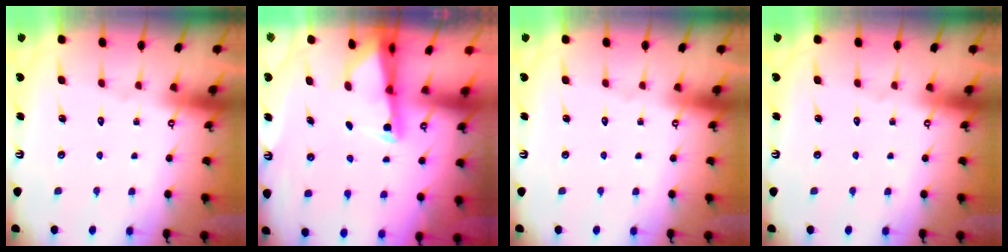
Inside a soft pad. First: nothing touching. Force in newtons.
{"total": 2.6, "press": 2.6, "slide": 0.5}
{"total": 0.0}
{"total": 0.0}